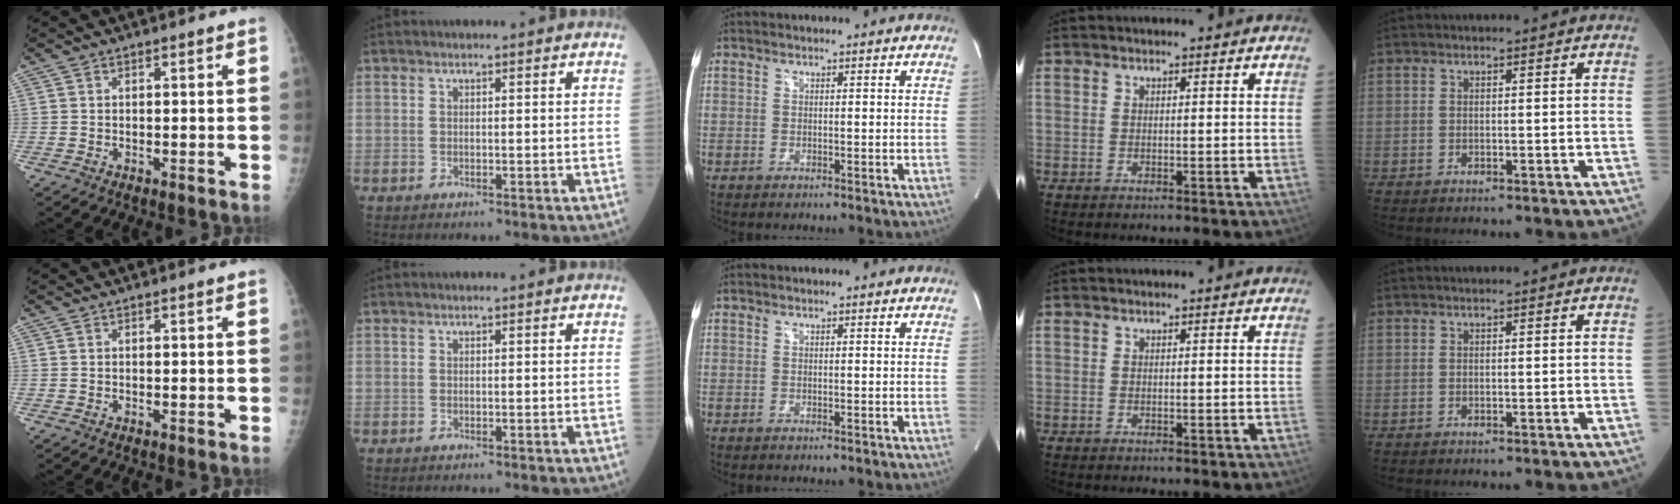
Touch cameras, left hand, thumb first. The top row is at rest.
{}